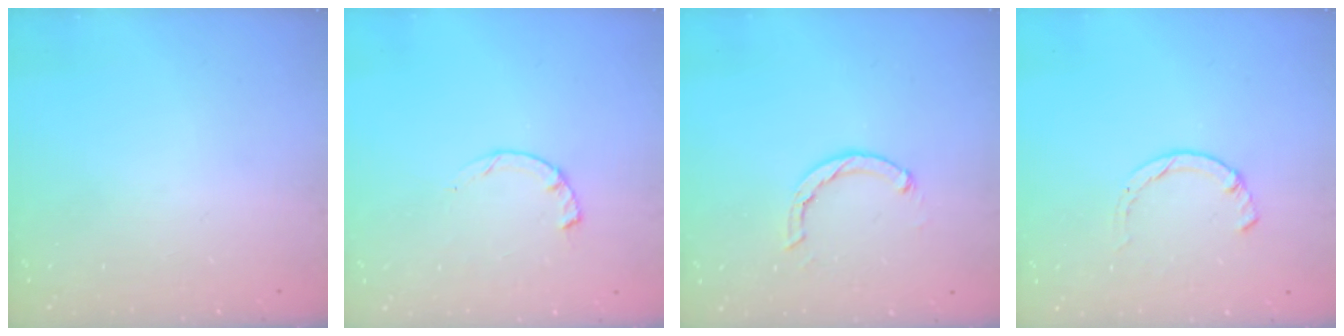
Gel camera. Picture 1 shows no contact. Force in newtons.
{"total": 2.3, "press": 2.3, "slide": 0.4}
{"total": 2.1, "press": 2.1, "slide": 0.3}
{"total": 2.3, "press": 2.3, "slide": 0.5}